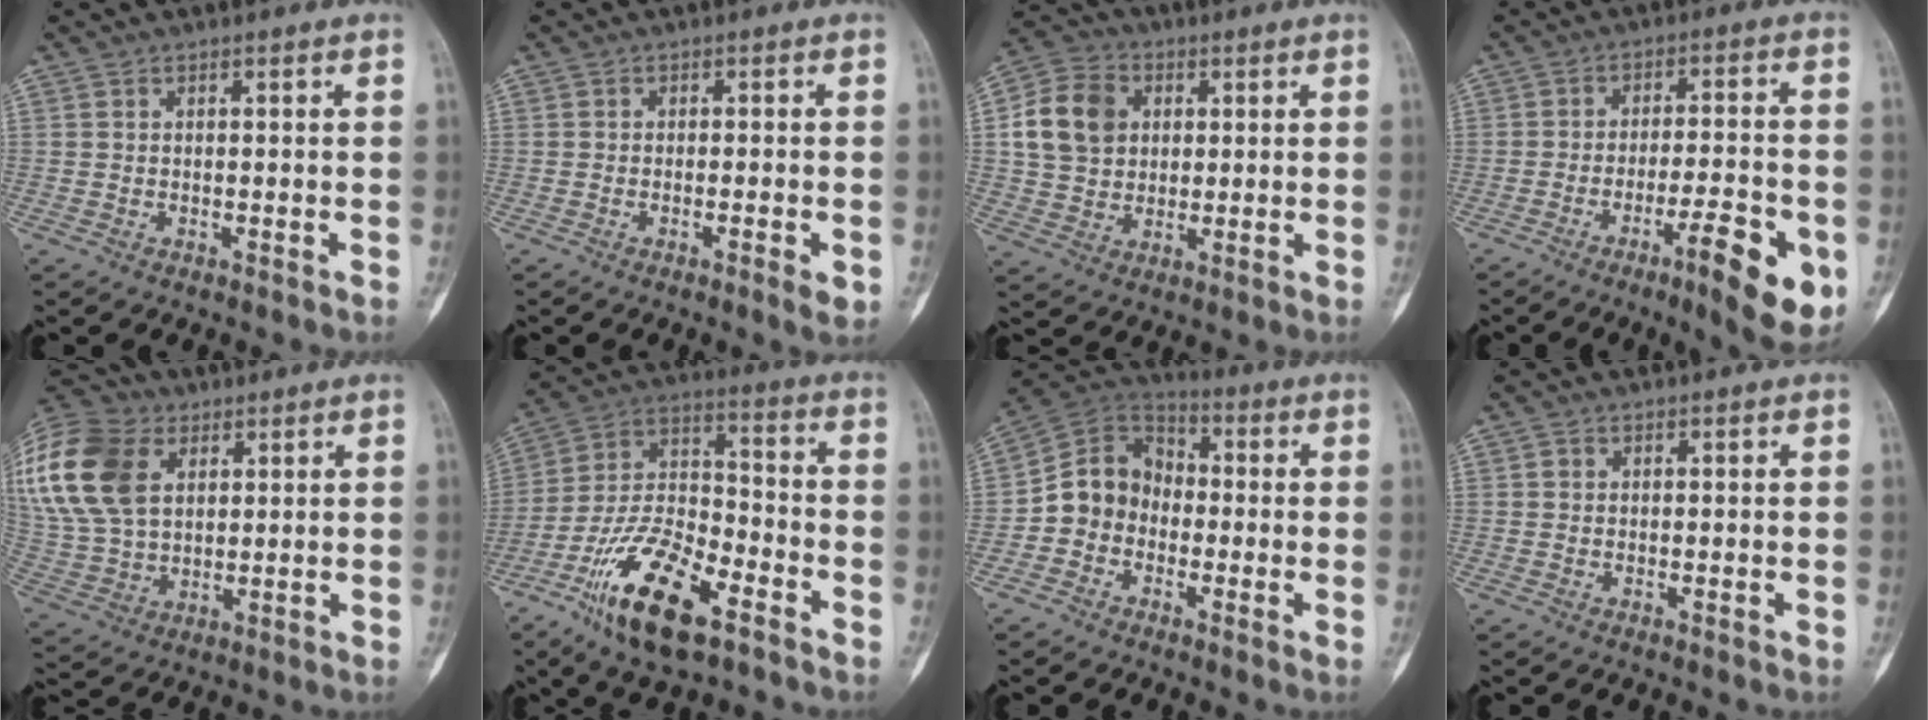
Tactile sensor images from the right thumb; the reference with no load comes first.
{"total": 4.0, "force": [-1.5, 0.8, 3.7], "torque": [-0.056, -0.003, -0.021]}
{"total": 11.8, "force": [2.3, 9.6, 6.4], "torque": [-0.100, 0.006, 0.038]}
{"total": 13.2, "force": [-5.4, 3.1, 11.6], "torque": [-0.157, 0.013, -0.074]}
{"total": 23.6, "force": [8.1, 16.2, 15.1], "torque": [-0.349, 0.021, 0.158]}
{"total": 18.5, "force": [-10.5, 7.4, 13.3], "torque": [-0.241, 0.060, -0.192]}
{"total": 10.3, "force": [-2.1, 8.9, 4.8], "torque": [-0.065, 0.046, -0.054]}
{"total": 0.5, "force": [0.1, 0.5, 0.2], "torque": [-0.001, 0.002, 0.000]}